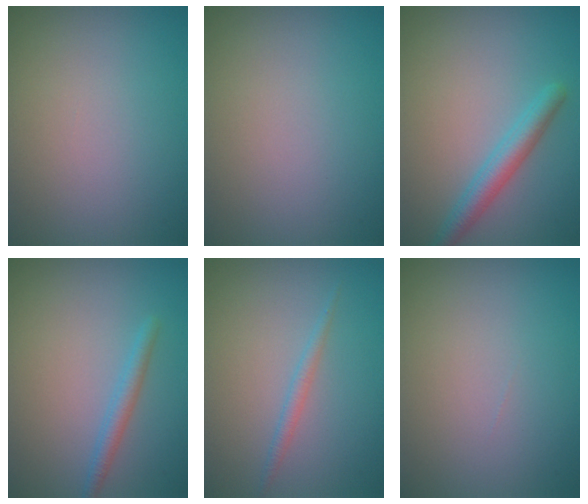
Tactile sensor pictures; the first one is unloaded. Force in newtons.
{"total": 0.0}
{"total": 2.8, "press": 2.8, "slide": 0.2}
{"total": 1.6, "press": 1.6, "slide": 0.1}
{"total": 1.1, "press": 1.1, "slide": 0.0}
{"total": 0.0}